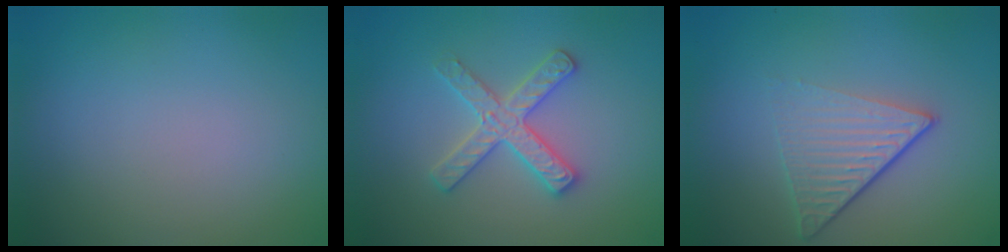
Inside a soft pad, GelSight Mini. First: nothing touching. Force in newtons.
{"total": 2.9, "press": 2.9, "slide": 0.5}
{"total": 4.7, "press": 3.0, "slide": 3.6}